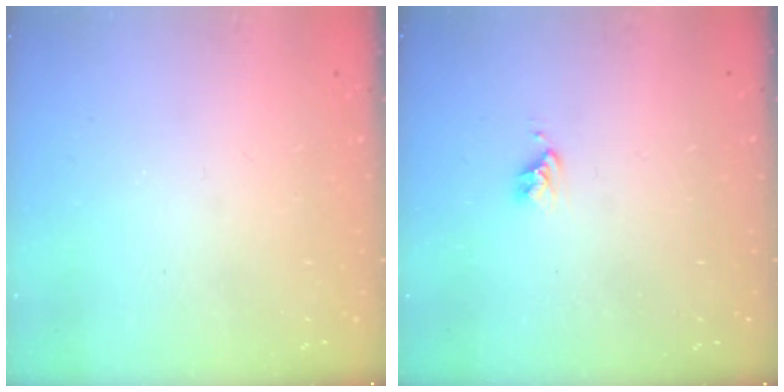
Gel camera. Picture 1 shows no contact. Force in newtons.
{"total": 2.7, "press": 2.6, "slide": 0.4}